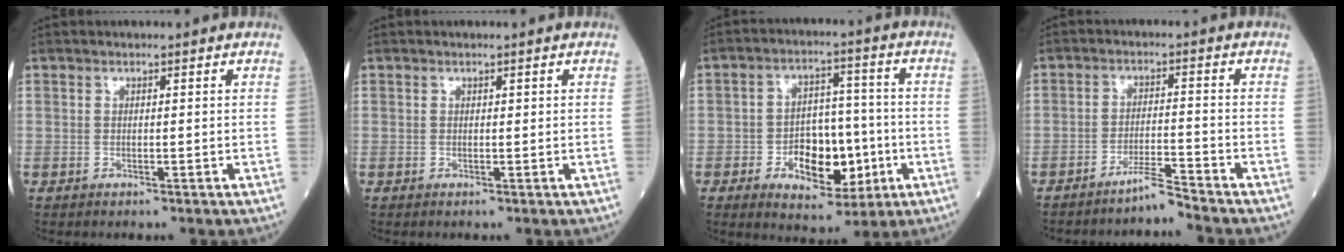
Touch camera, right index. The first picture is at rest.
{"total": 0.0}
{"total": 10.8, "force": [-3.1, 5.9, 8.4], "torque": [-0.135, 0.012, -0.042]}
{"total": 3.9, "force": [-3.6, -1.2, 1.0], "torque": [-0.016, -0.017, -0.067]}